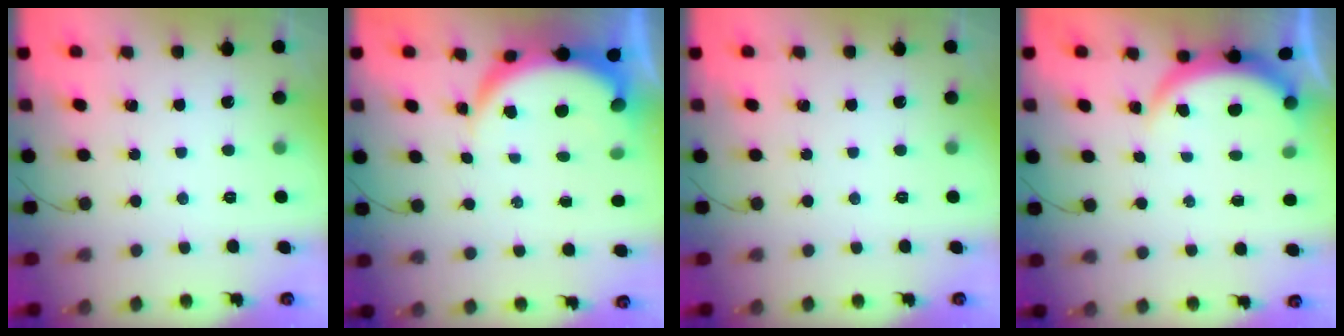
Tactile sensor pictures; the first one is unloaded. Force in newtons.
{"total": 6.4, "press": 6.3, "slide": 0.8}
{"total": 0.0}
{"total": 3.9, "press": 3.9, "slide": 0.2}